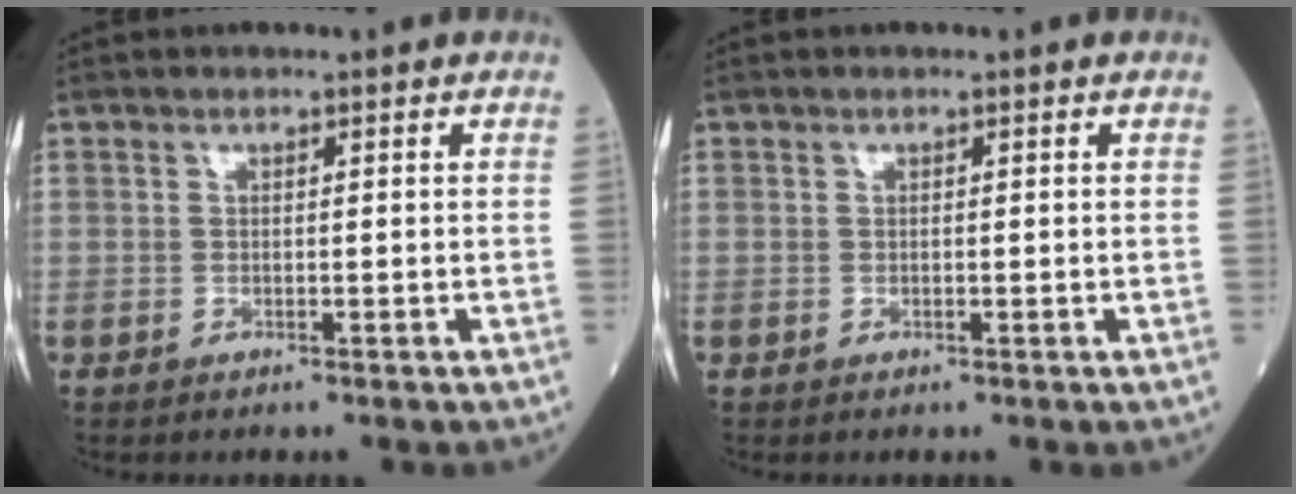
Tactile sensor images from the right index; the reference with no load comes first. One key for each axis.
{"total": 0.0}